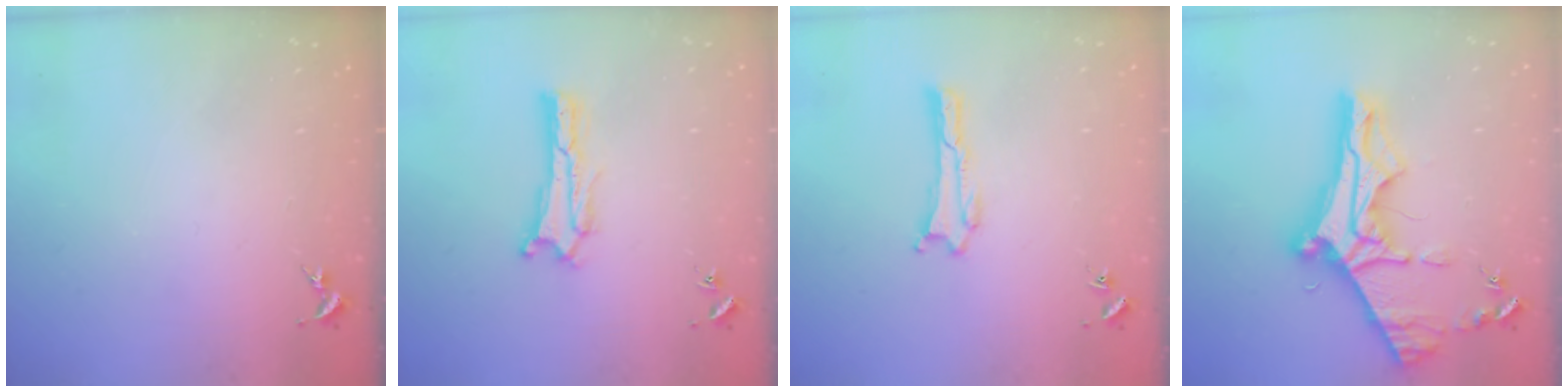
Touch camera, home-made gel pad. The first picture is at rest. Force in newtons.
{"total": 0.6, "press": 0.5, "slide": 0.2}
{"total": 0.0}
{"total": 11.8, "press": 11.7, "slide": 1.4}